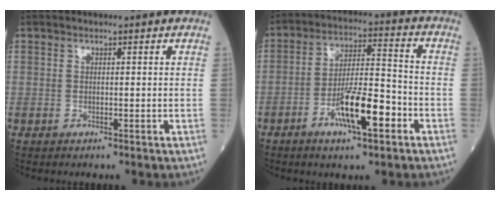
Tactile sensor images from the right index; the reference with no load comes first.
{"total": 10.8, "force": [-4.7, 2.0, 9.5], "torque": [-0.173, 0.002, -0.080]}